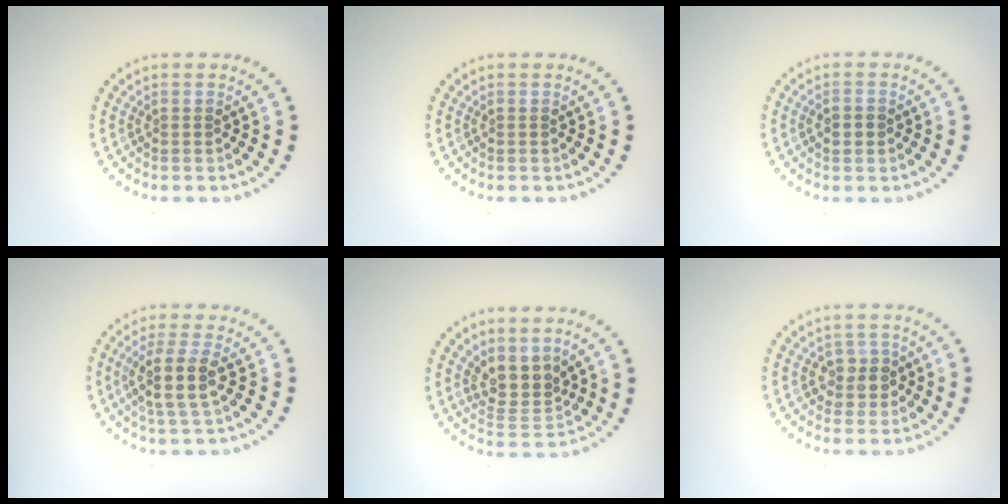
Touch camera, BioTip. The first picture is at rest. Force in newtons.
{"total": 0.0}
{"total": 1.8, "press": 1.8, "slide": 0.0}
{"total": 3.3, "press": 2.9, "slide": 1.6}
{"total": 3.2, "press": 2.4, "slide": 2.0}
{"total": 2.1, "press": 2.0, "slide": 0.8}